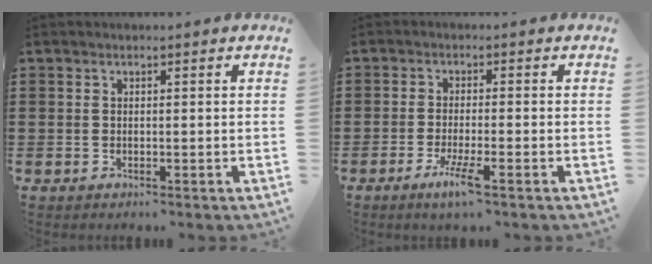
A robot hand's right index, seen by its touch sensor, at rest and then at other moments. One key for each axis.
{"total": 4.3, "fx": -2.4, "fy": 0.1, "fz": 3.6, "tx": -0.079, "ty": -0.018, "tz": -0.044}